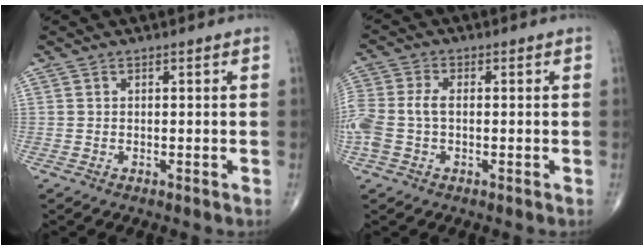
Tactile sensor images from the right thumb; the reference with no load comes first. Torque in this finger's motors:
{"motor_torque": [0.27, 0.09, 0.91, 0.02, 0.10]}